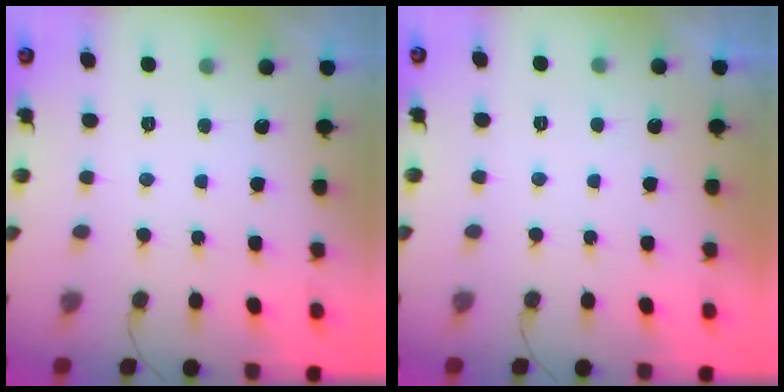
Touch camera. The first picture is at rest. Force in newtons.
{"total": 0.8, "press": 0.7, "slide": 0.4}